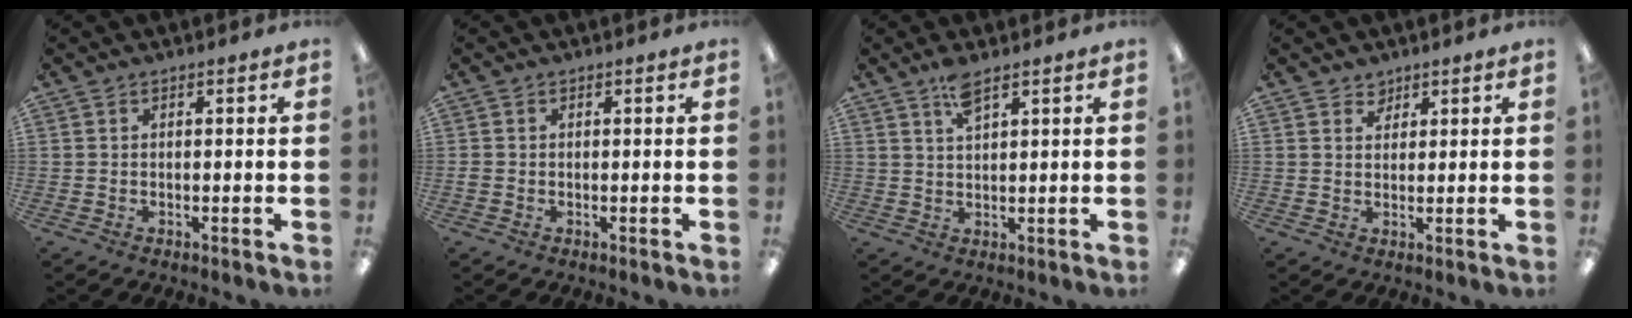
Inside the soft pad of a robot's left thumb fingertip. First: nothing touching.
{"total": 0.6, "force": [-0.1, 0.5, 0.3], "torque": [-0.005, 0.003, -0.003]}
{"total": 4.1, "force": [3.0, 1.1, 2.6], "torque": [-0.051, -0.003, 0.052]}
{"total": 2.7, "force": [2.1, 1.8, 0.1], "torque": [0.010, -0.008, 0.037]}